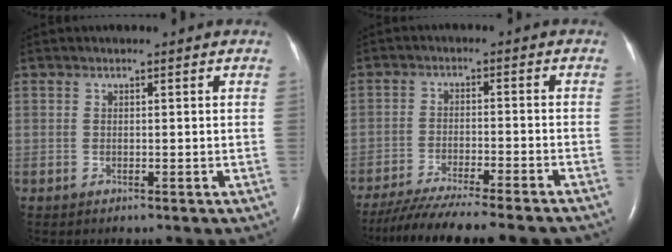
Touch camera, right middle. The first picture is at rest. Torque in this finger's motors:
{"motor_torque": [1.07, -1.07, 0.20, 0.07]}